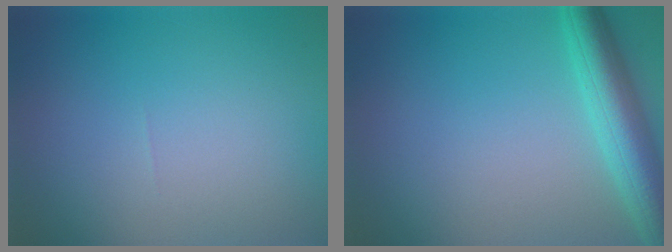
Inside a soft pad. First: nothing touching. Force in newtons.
{"total": 5.6, "press": 5.6, "slide": 0.3}